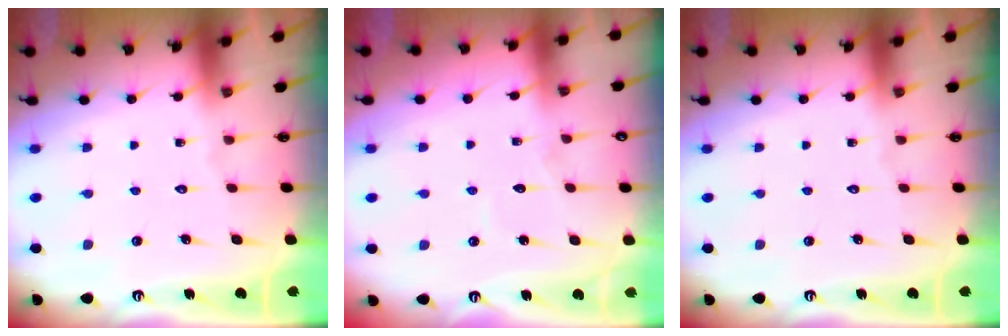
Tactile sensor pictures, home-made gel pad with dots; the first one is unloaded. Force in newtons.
{"total": 4.3, "press": 4.2, "slide": 0.5}
{"total": 0.0}